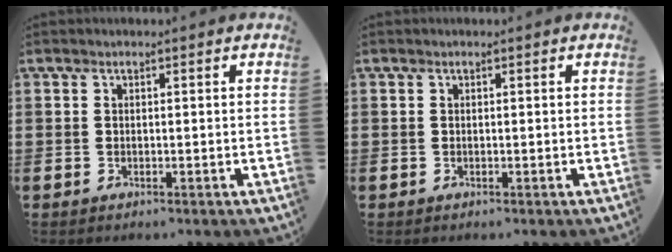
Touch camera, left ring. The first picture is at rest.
{"total": 0.0}